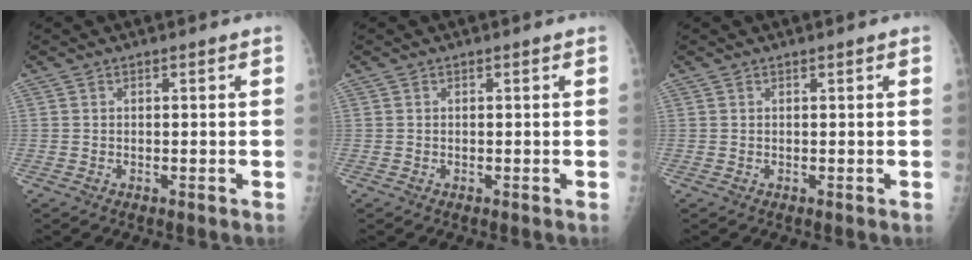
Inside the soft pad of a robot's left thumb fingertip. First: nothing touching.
{"total": 0.0}
{"total": 0.0}